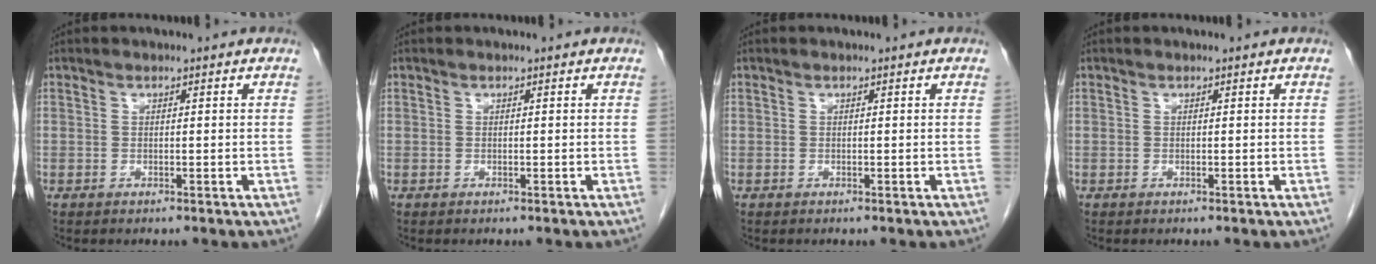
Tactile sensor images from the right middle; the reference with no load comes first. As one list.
[{"total": 0.0}, {"total": 0.0}, {"total": 0.0}]